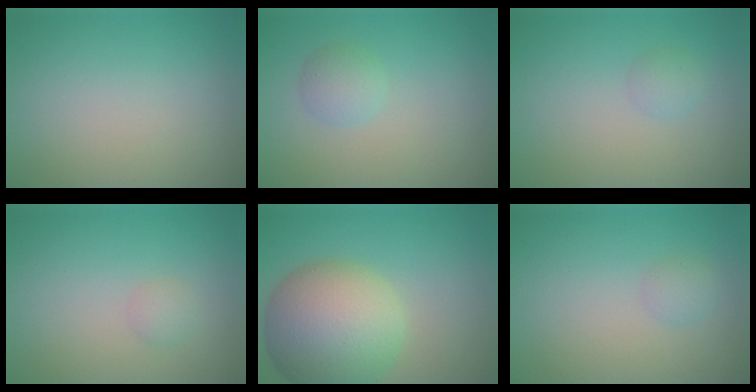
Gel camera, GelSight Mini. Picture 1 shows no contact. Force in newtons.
{"total": 1.7, "press": 1.7, "slide": 0.0}
{"total": 1.0, "press": 1.0, "slide": 0.0}
{"total": 1.0, "press": 1.0, "slide": 0.0}
{"total": 11.2, "press": 11.1, "slide": 0.4}
{"total": 1.1, "press": 1.1, "slide": 0.1}